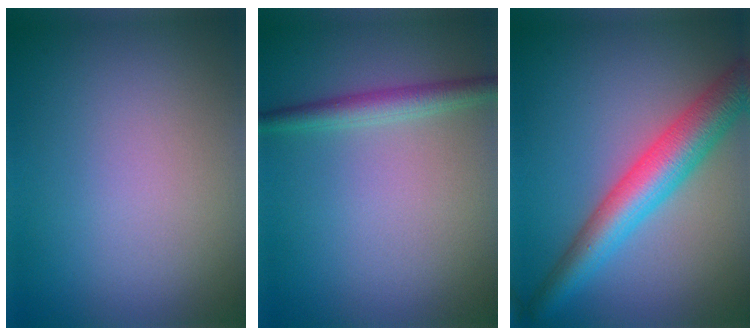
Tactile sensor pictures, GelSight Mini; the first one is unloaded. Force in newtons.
{"total": 2.3, "press": 2.3, "slide": 0.0}
{"total": 6.6, "press": 6.6, "slide": 0.1}